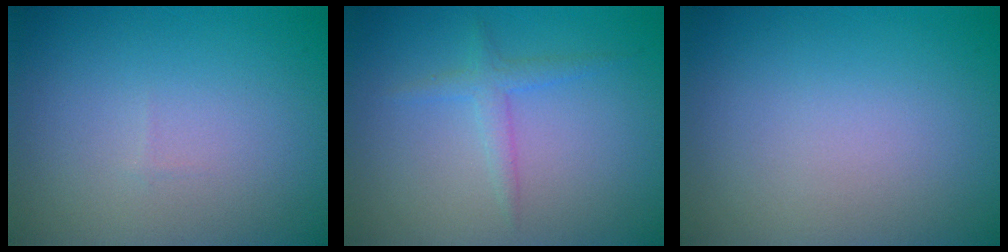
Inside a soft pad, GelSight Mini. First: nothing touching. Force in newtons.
{"total": 1.6, "press": 1.6, "slide": 0.1}
{"total": 0.0}